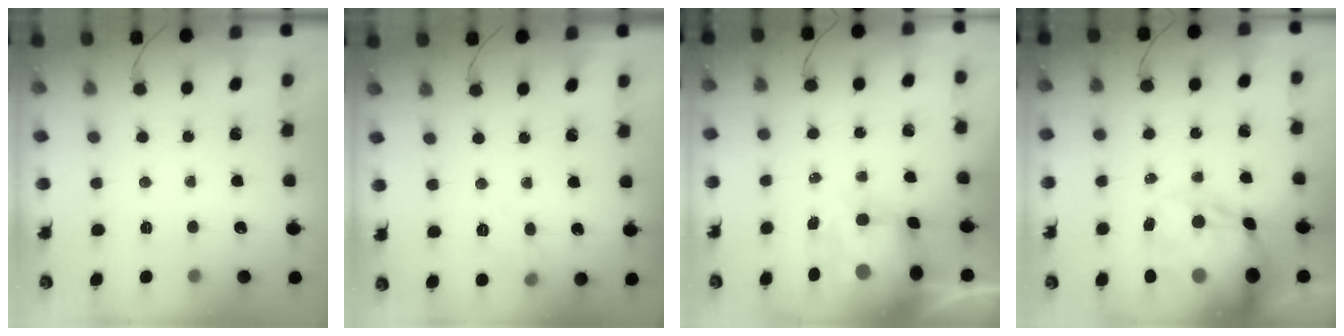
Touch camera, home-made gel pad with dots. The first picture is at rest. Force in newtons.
{"total": 6.5, "press": 6.4, "slide": 1.1}
{"total": 7.8, "press": 7.6, "slide": 1.7}
{"total": 19.2, "press": 18.7, "slide": 4.0}